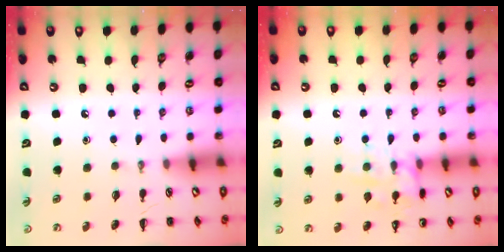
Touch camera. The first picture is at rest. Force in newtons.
{"total": 11.9, "press": 11.8, "slide": 0.9}